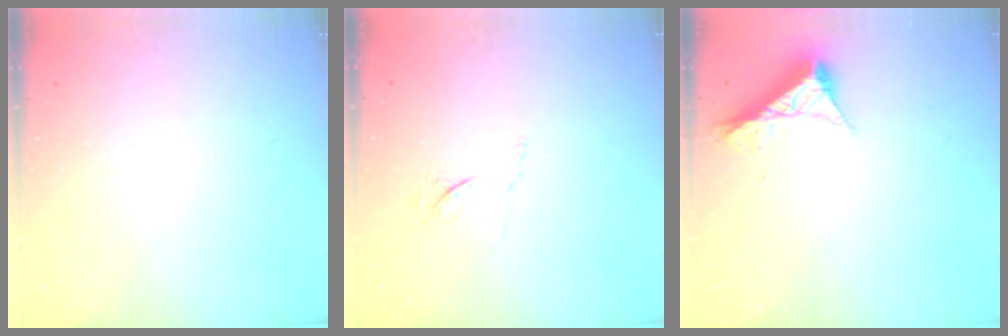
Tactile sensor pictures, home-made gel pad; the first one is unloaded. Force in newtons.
{"total": 3.8, "press": 3.8, "slide": 0.5}
{"total": 8.6, "press": 8.6, "slide": 0.4}